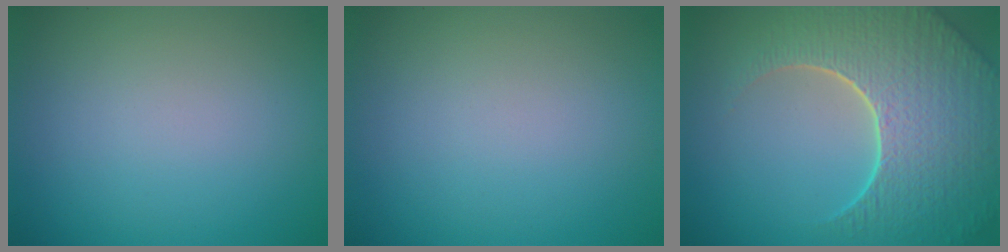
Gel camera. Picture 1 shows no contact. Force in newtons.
{"total": 0.0}
{"total": 8.7, "press": 6.1, "slide": 6.3}